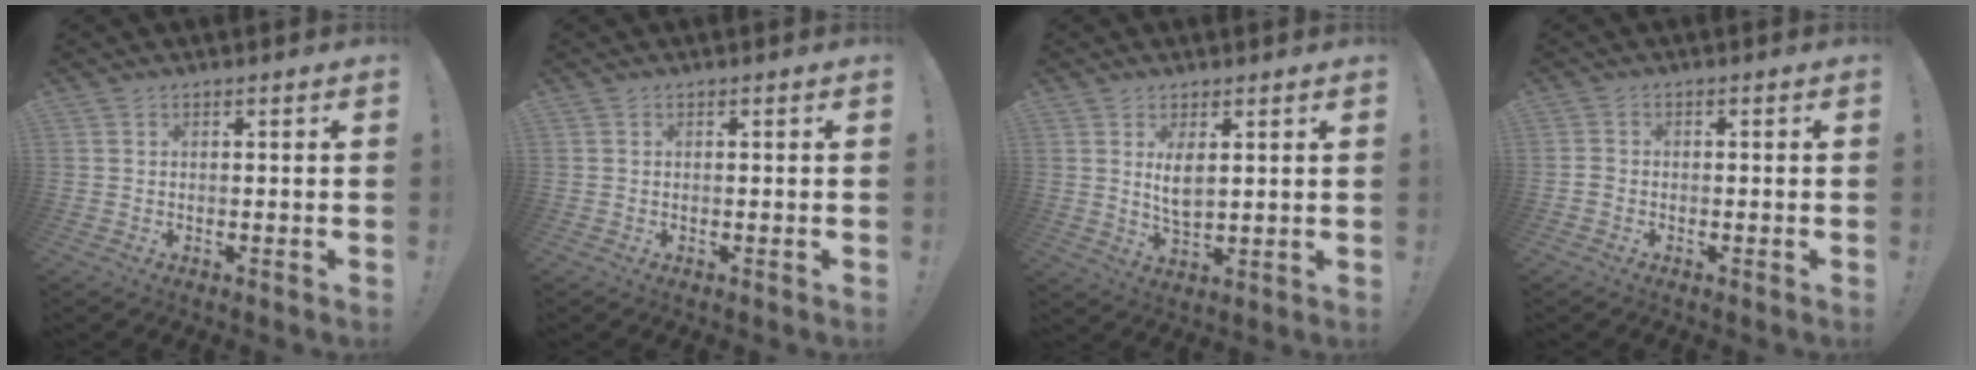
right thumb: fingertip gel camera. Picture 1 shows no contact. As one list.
[{"total": 0.0}, {"total": 5.6, "force": [2.2, 2.7, 4.4], "torque": [-0.073, -0.015, 0.034]}, {"total": 1.7, "force": [-1.0, 1.1, 0.7], "torque": [-0.011, 0.006, -0.017]}]